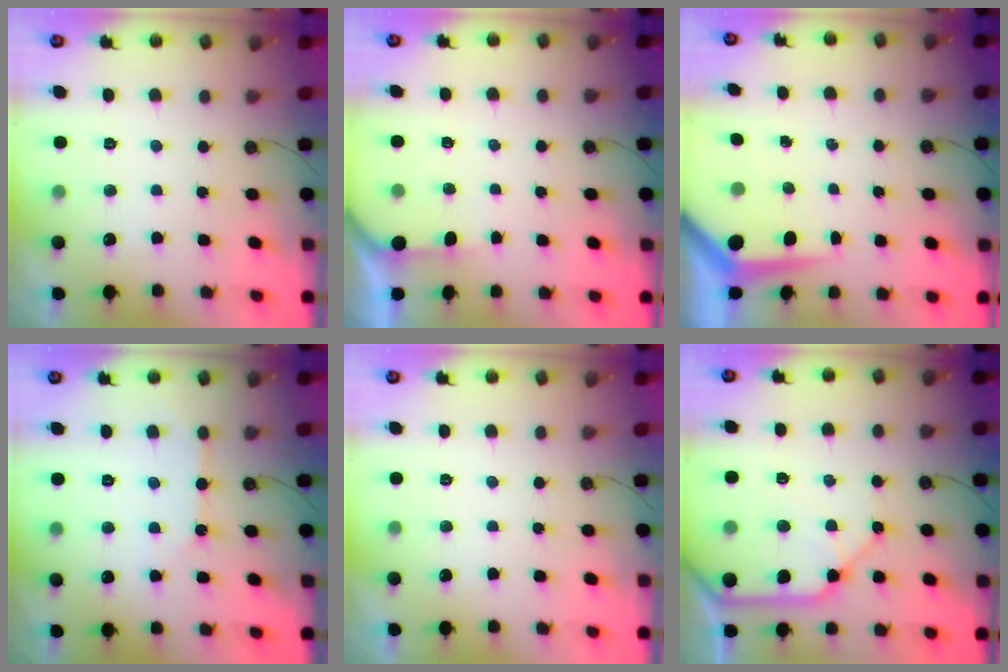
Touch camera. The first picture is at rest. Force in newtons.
{"total": 2.4, "press": 2.4, "slide": 0.3}
{"total": 5.7, "press": 5.7, "slide": 0.5}
{"total": 3.1, "press": 3.1, "slide": 0.3}
{"total": 0.0}
{"total": 13.0, "press": 12.9, "slide": 1.4}